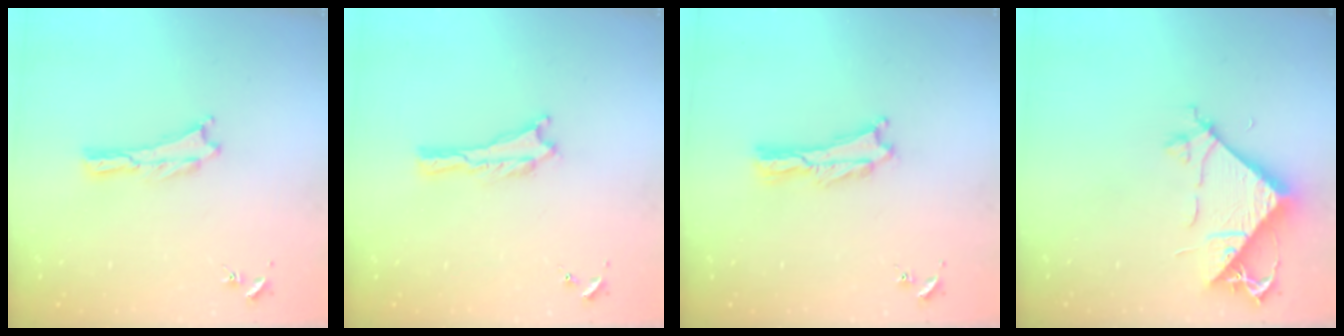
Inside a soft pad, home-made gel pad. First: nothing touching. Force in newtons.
{"total": 0.0}
{"total": 0.7, "press": 0.6, "slide": 0.2}
{"total": 8.5, "press": 8.5, "slide": 0.7}